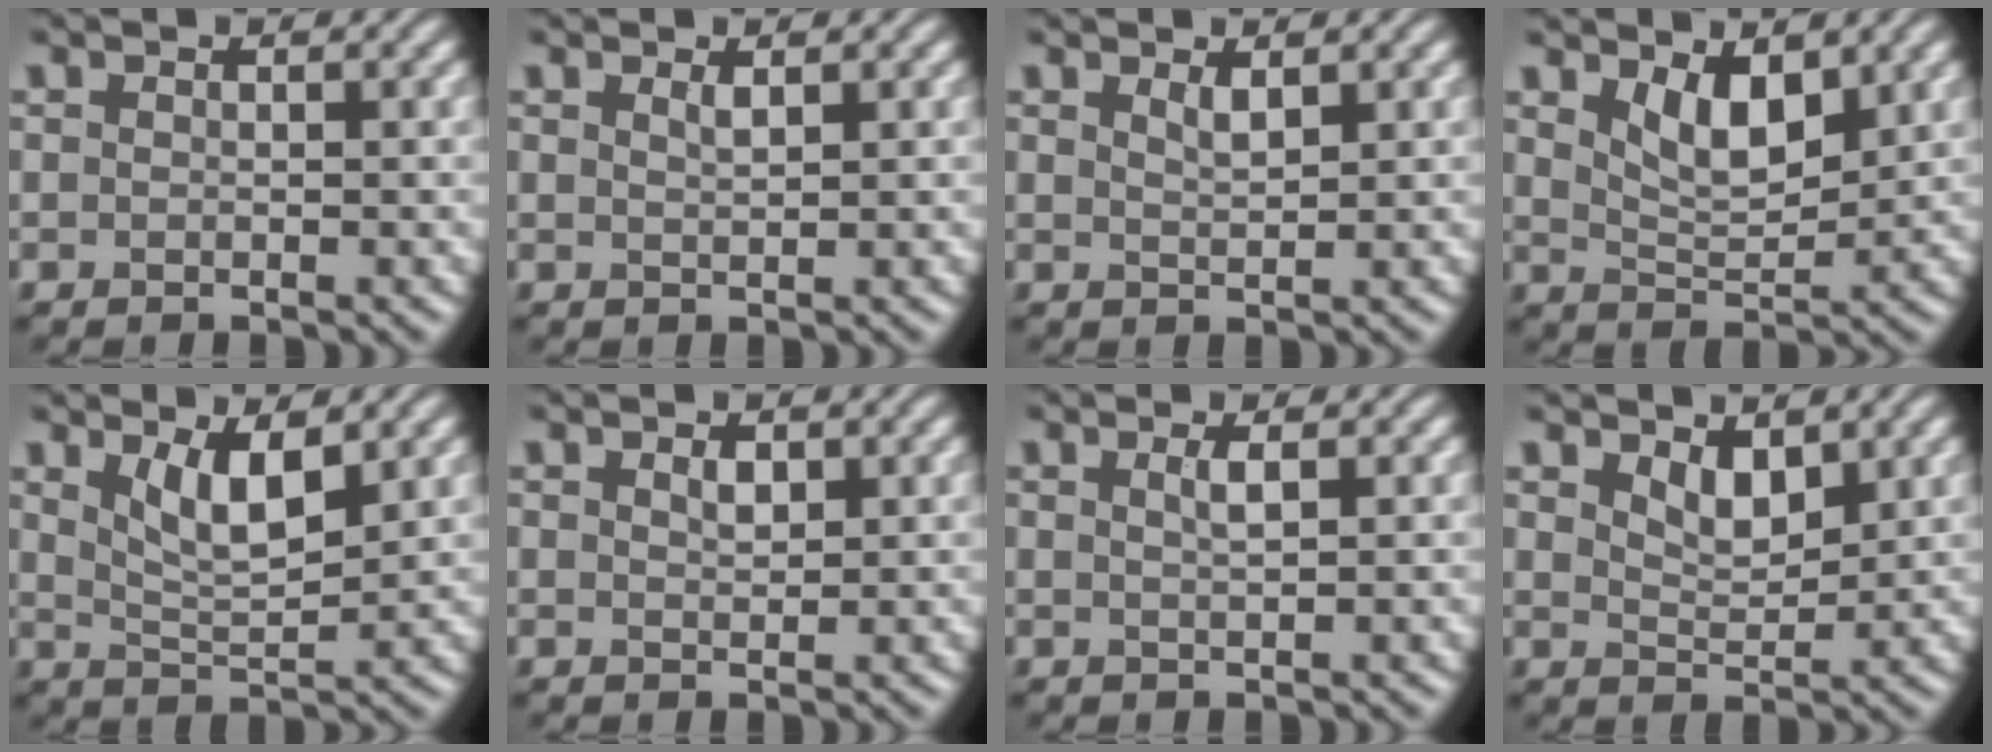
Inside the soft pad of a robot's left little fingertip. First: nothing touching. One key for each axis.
{"total": 0.9, "fx": 0.6, "fy": 0.2, "fz": 0.6, "tx": -0.008, "ty": 0.000, "tz": 0.011}
{"total": 1.2, "fx": 0.9, "fy": 0.3, "fz": 0.8, "tx": -0.015, "ty": 0.000, "tz": 0.016}
{"total": 3.7, "fx": 2.0, "fy": 1.6, "fz": 2.7, "tx": -0.054, "ty": -0.008, "tz": 0.037}
{"total": 3.9, "fx": 2.0, "fy": 1.3, "fz": 3.2, "tx": -0.063, "ty": -0.009, "tz": 0.040}
{"total": 1.2, "fx": 0.6, "fy": 0.6, "fz": 0.8, "tx": -0.015, "ty": 0.001, "tz": 0.012}
{"total": 1.3, "fx": 0.5, "fy": 0.3, "fz": 1.2, "tx": -0.018, "ty": 0.003, "tz": 0.007}
{"total": 2.4, "fx": 1.5, "fy": 1.0, "fz": 1.5, "tx": -0.031, "ty": -0.008, "tz": 0.029}